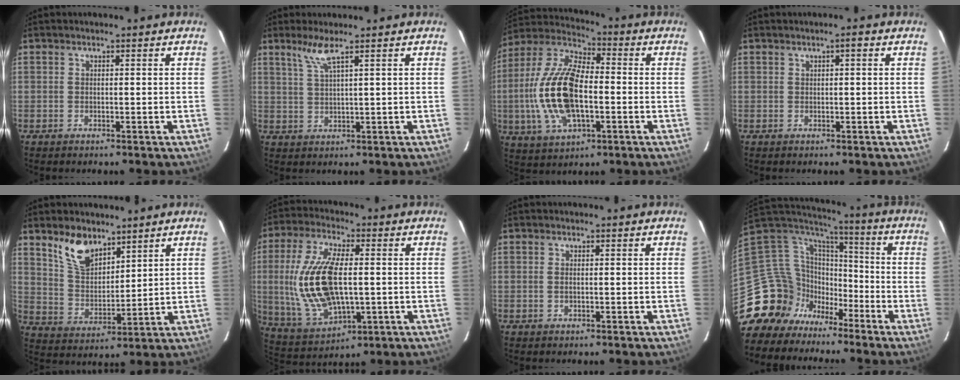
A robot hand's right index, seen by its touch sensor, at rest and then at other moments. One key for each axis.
{"total": 3.7, "fx": 2.5, "fy": -0.5, "fz": 2.6, "tx": -0.057, "ty": -0.004, "tz": 0.054}
{"total": 18.1, "fx": -2.6, "fy": 8.6, "fz": 15.8, "tx": -0.335, "ty": 0.003, "tz": -0.050}
{"total": 1.1, "fx": 0.5, "fy": 0.2, "fz": 0.9, "tx": -0.015, "ty": 0.007, "tz": 0.007}
{"total": 9.4, "fx": 6.7, "fy": 4.5, "fz": 4.8, "tx": -0.088, "ty": 0.010, "tz": 0.136}
{"total": 18.2, "fx": 0.2, "fy": 8.8, "fz": 15.9, "tx": -0.337, "ty": -0.004, "tz": 0.020}
{"total": 0.8, "fx": 0.0, "fy": 0.4, "fz": 0.7, "tx": -0.016, "ty": -0.001, "tz": 0.000}
{"total": 17.7, "fx": -10.4, "fy": 13.5, "fz": 4.7, "tx": -0.134, "ty": 0.038, "tz": -0.185}